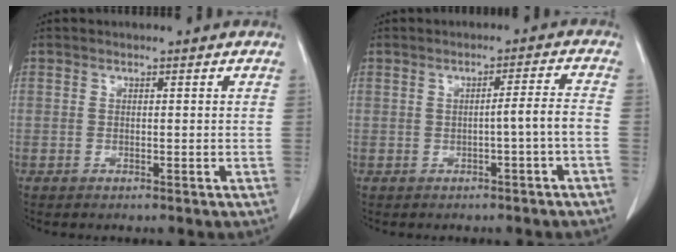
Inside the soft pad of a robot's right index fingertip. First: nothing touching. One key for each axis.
{"total": 3.1, "fx": -1.1, "fy": -0.5, "fz": 2.8, "tx": -0.037, "ty": 0.007, "tz": -0.018}